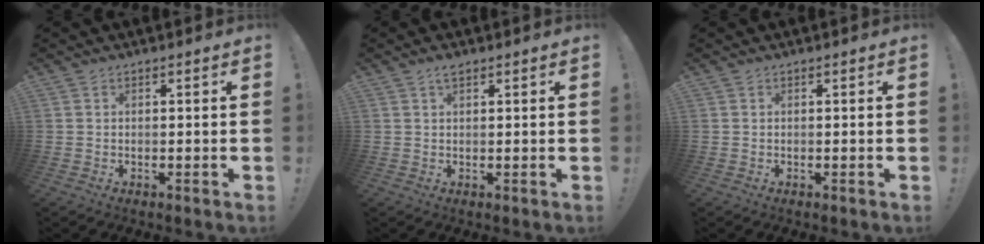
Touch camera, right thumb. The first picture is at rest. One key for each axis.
{"total": 2.0, "fx": 1.3, "fy": 0.7, "fz": 1.3, "tx": -0.018, "ty": -0.001, "tz": 0.023}
{"total": 0.0}